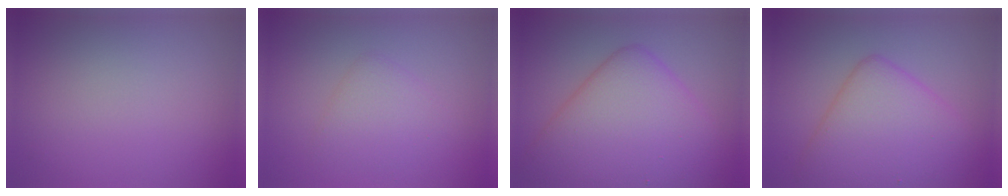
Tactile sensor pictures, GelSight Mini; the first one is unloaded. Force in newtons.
{"total": 2.4, "press": 2.4, "slide": 0.1}
{"total": 8.7, "press": 8.7, "slide": 0.2}
{"total": 6.7, "press": 6.7, "slide": 0.2}